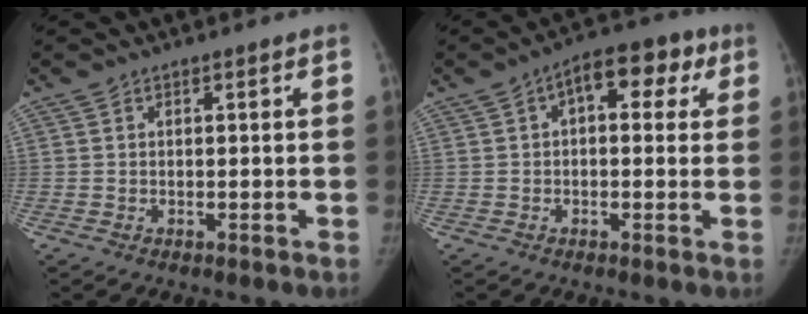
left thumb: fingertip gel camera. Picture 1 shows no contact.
{"total": 9.4, "force": [2.9, 5.2, 7.3], "torque": [-0.065, 0.026, 0.030]}